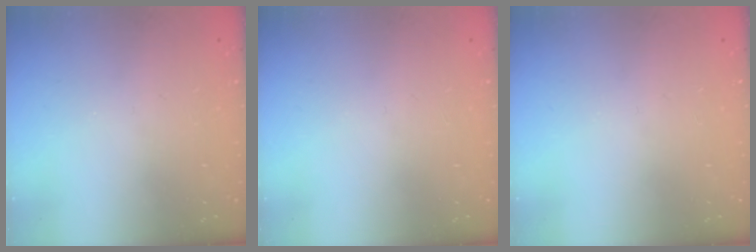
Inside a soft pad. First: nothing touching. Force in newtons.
{"total": 0.0}
{"total": 0.0}